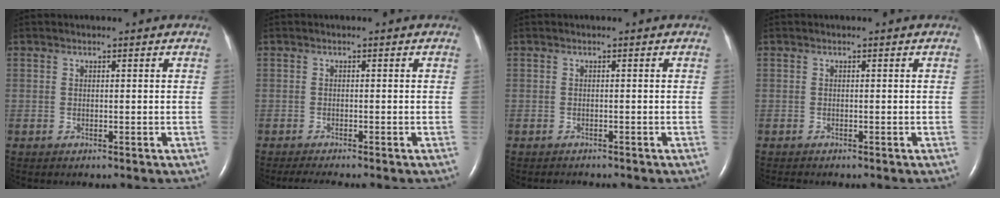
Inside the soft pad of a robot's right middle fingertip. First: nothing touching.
{"total": 3.2, "force": [-2.7, -0.2, 1.7], "torque": [-0.030, -0.009, -0.042]}
{"total": 1.4, "force": [-1.3, 0.4, 0.3], "torque": [-0.011, -0.004, -0.013]}
{"total": 0.6, "force": [-0.6, 0.0, 0.1], "torque": [-0.007, -0.002, -0.009]}